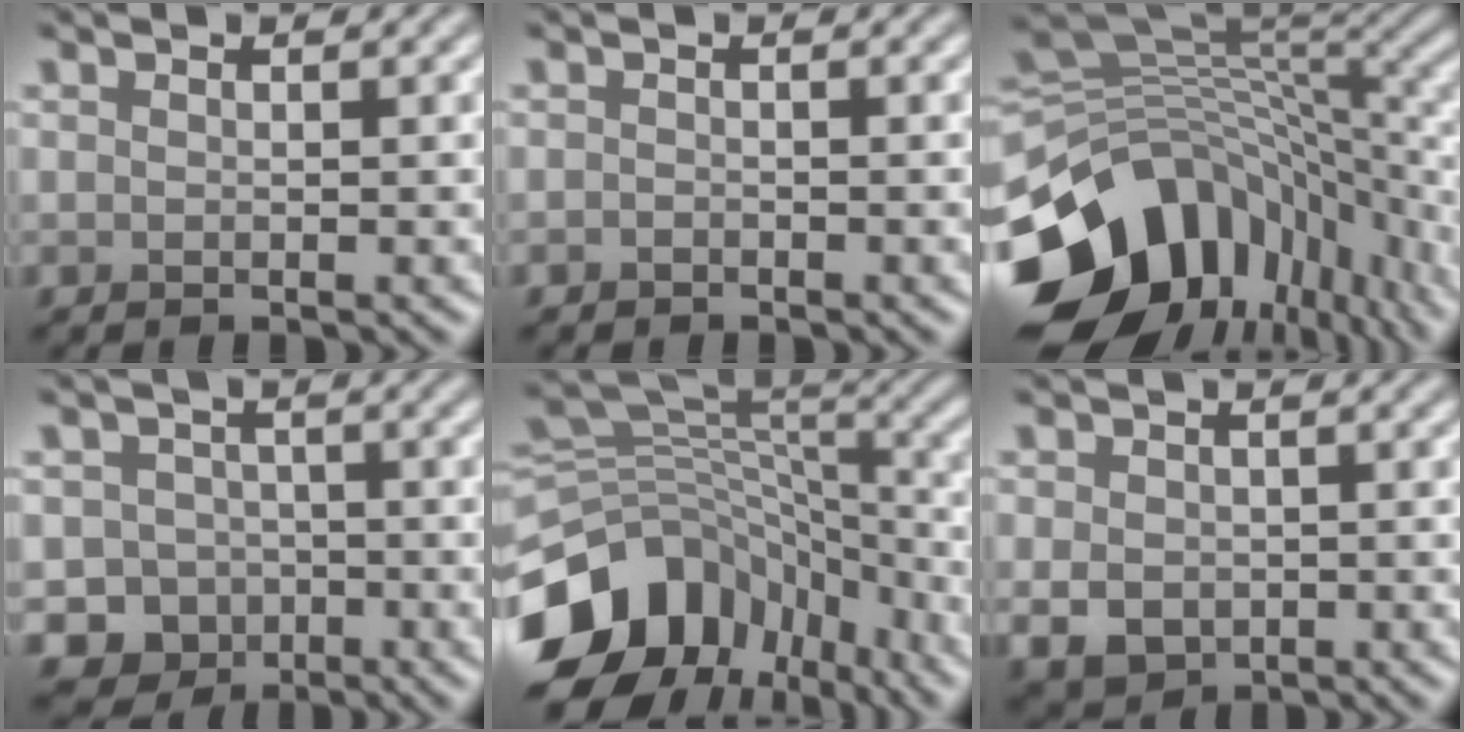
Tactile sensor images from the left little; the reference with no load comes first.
{"total": 0.5, "force": [-0.5, 0.3, 0.0], "torque": [0.000, -0.004, -0.008]}
{"total": 15.6, "force": [-6.8, 10.6, 9.3], "torque": [-0.190, -0.010, -0.107]}
{"total": 8.5, "force": [-4.4, 7.2, 1.4], "torque": [0.004, -0.033, -0.083]}
{"total": 13.1, "force": [-6.9, 9.2, 6.3], "torque": [-0.147, 0.004, -0.111]}
{"total": 3.3, "force": [-0.6, 2.7, 1.9], "torque": [-0.043, -0.011, -0.009]}